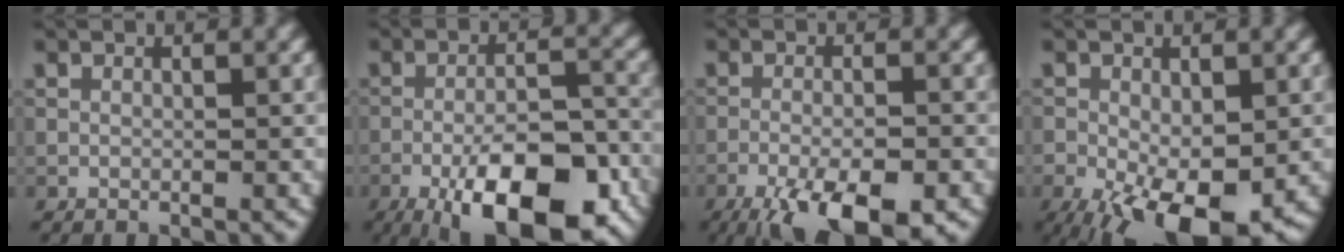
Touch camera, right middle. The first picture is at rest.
{"total": 12.0, "force": [-6.3, 4.3, 9.3], "torque": [-0.148, -0.006, -0.102]}
{"total": 8.8, "force": [-5.7, 2.5, 6.1], "torque": [-0.107, -0.028, -0.091]}
{"total": 11.3, "force": [-4.9, 5.4, 8.6], "torque": [-0.158, -0.041, -0.063]}